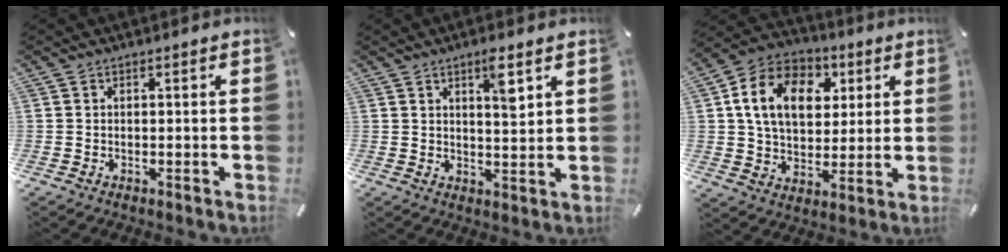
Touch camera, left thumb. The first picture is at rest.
{"total": 5.6, "force": [3.3, 1.2, 4.4], "torque": [-0.064, -0.019, 0.049]}
{"total": 15.1, "force": [4.3, 11.2, 9.2], "torque": [-0.170, 0.005, 0.078]}